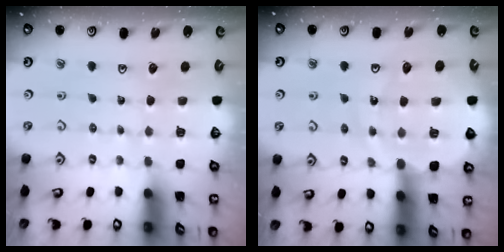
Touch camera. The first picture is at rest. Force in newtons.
{"total": 12.8, "press": 12.8, "slide": 1.4}